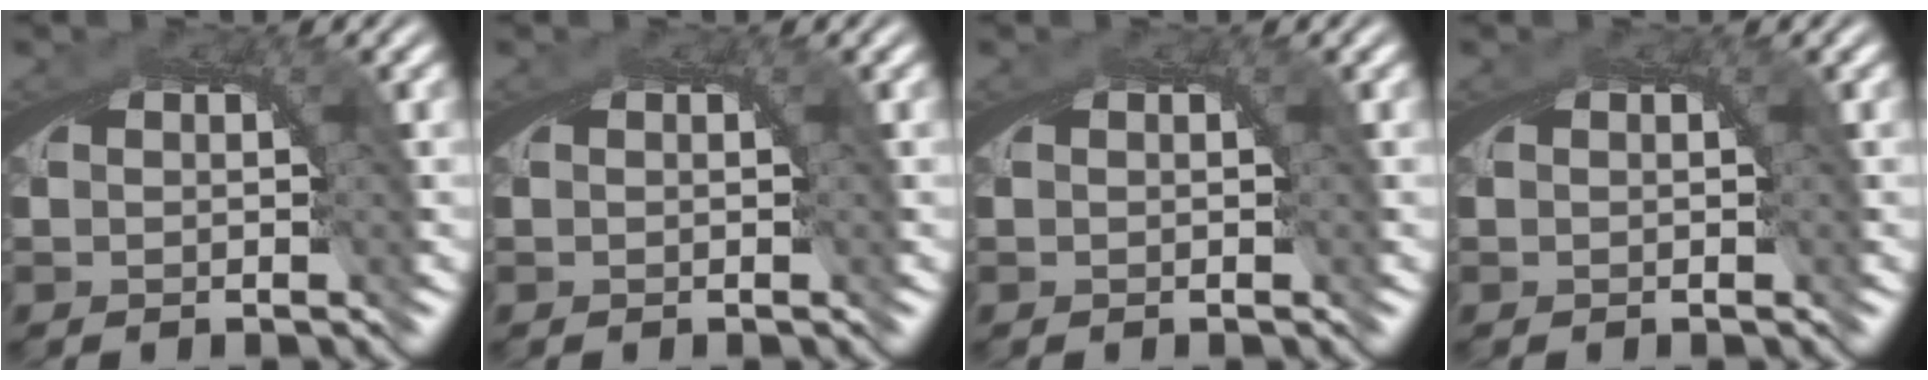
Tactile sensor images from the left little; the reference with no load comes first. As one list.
[{"total": 0.0}, {"total": 0.0}, {"total": 0.0}]